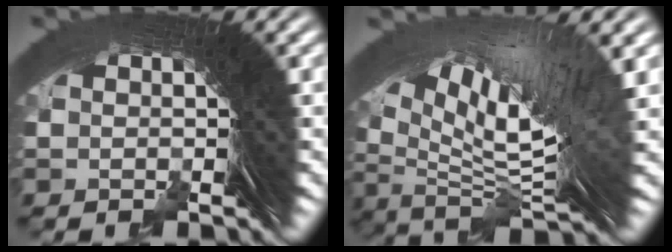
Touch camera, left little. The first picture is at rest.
{"total": 10.6, "force": [2.9, 4.1, 9.3], "torque": [-0.142, 0.006, 0.055]}